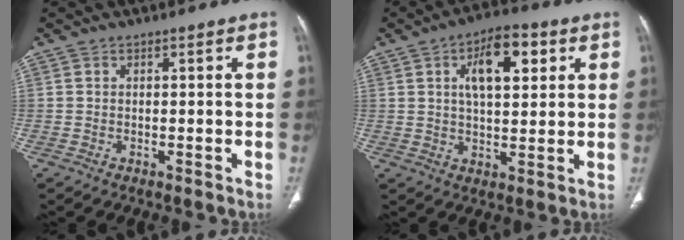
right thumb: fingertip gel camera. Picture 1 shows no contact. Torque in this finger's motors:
{"motor_torque": [1.18, 3.83, 0.89, -0.13, 0.06]}